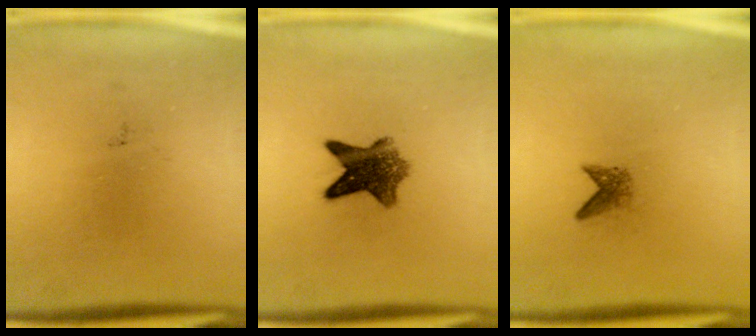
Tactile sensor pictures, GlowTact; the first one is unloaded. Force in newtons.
{"total": 7.4}
{"total": 1.6}